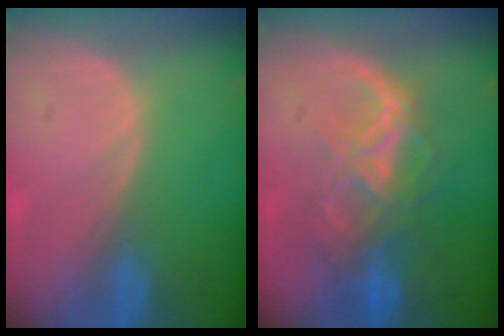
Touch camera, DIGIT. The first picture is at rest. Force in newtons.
{"total": 8.8, "press": 7.4, "slide": 4.7}